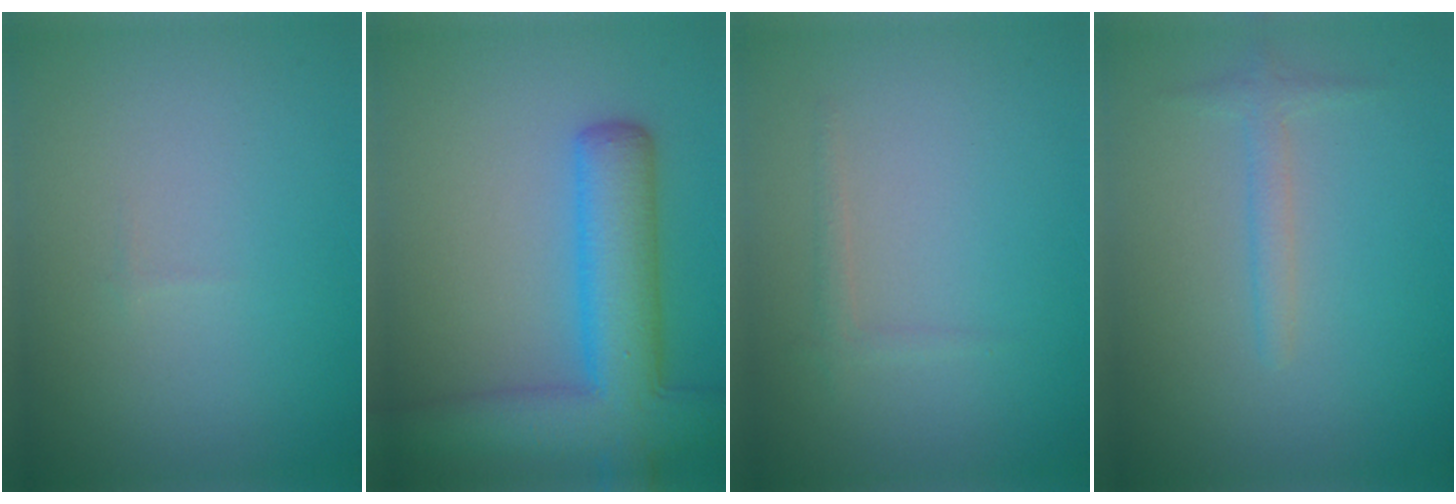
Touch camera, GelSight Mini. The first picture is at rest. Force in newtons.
{"total": 7.9, "press": 7.9, "slide": 0.4}
{"total": 0.9, "press": 0.9, "slide": 0.0}
{"total": 1.4, "press": 1.4, "slide": 0.0}